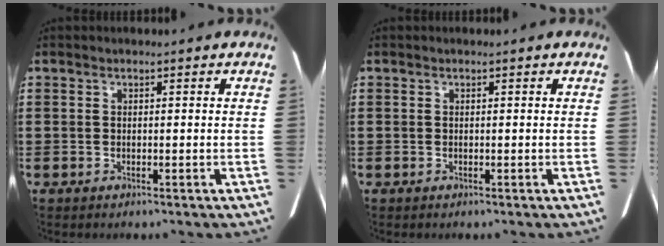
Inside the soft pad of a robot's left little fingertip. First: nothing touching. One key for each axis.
{"total": 0.0}